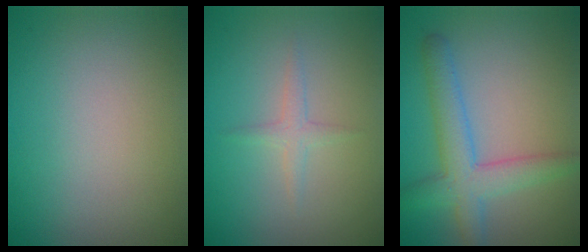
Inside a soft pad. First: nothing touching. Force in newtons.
{"total": 1.3, "press": 1.3, "slide": 0.1}
{"total": 4.6, "press": 4.6, "slide": 0.1}